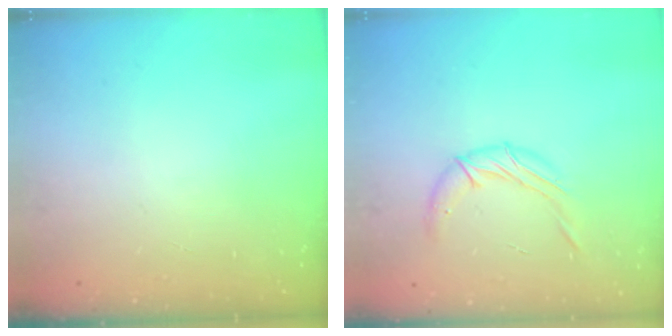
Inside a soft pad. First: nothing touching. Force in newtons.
{"total": 9.5, "press": 9.5, "slide": 0.7}